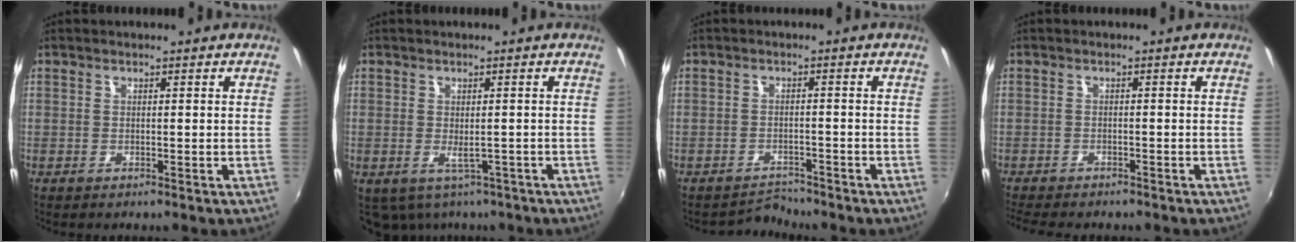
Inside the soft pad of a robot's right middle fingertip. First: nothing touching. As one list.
[{"total": 4.2, "force": [-2.3, 2.7, 2.2], "torque": [-0.039, -0.011, -0.024]}, {"total": 3.1, "force": [-2.9, 0.6, -0.8], "torque": [0.008, 0.009, -0.051]}, {"total": 6.5, "force": [-5.8, 1.4, 2.6], "torque": [-0.067, -0.021, -0.092]}]